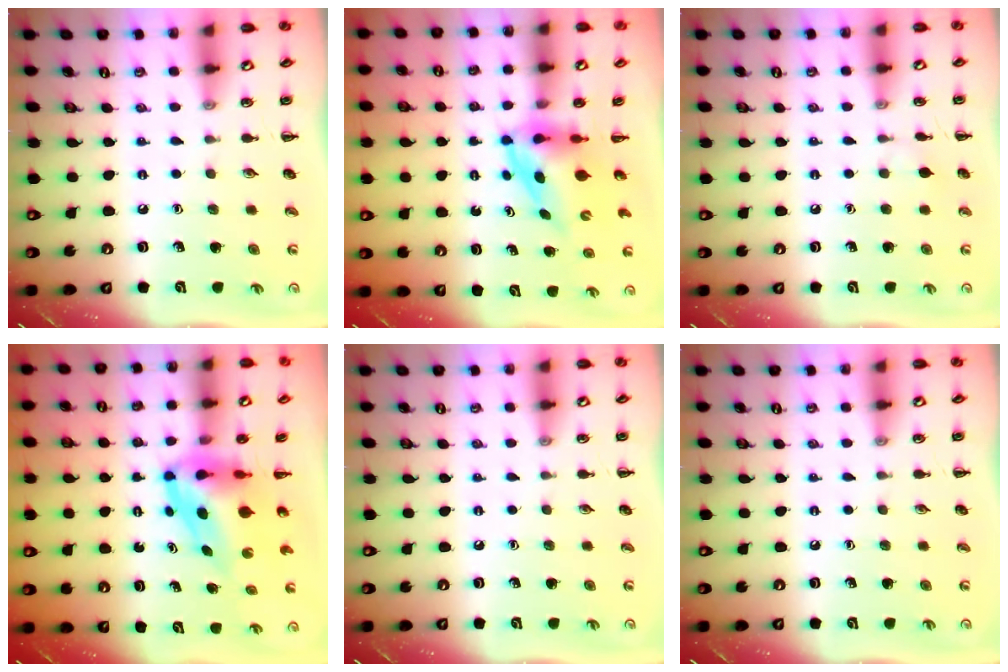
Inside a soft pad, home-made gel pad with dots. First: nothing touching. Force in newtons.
{"total": 3.7, "press": 3.6, "slide": 0.6}
{"total": 4.7, "press": 4.4, "slide": 1.6}
{"total": 6.9, "press": 6.7, "slide": 1.7}
{"total": 0.0}
{"total": 0.0}